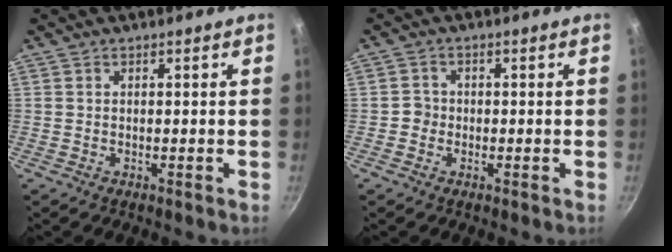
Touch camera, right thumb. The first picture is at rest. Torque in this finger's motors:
{"motor_torque": [-0.12, 0.29, 0.39, -0.28, 0.03]}